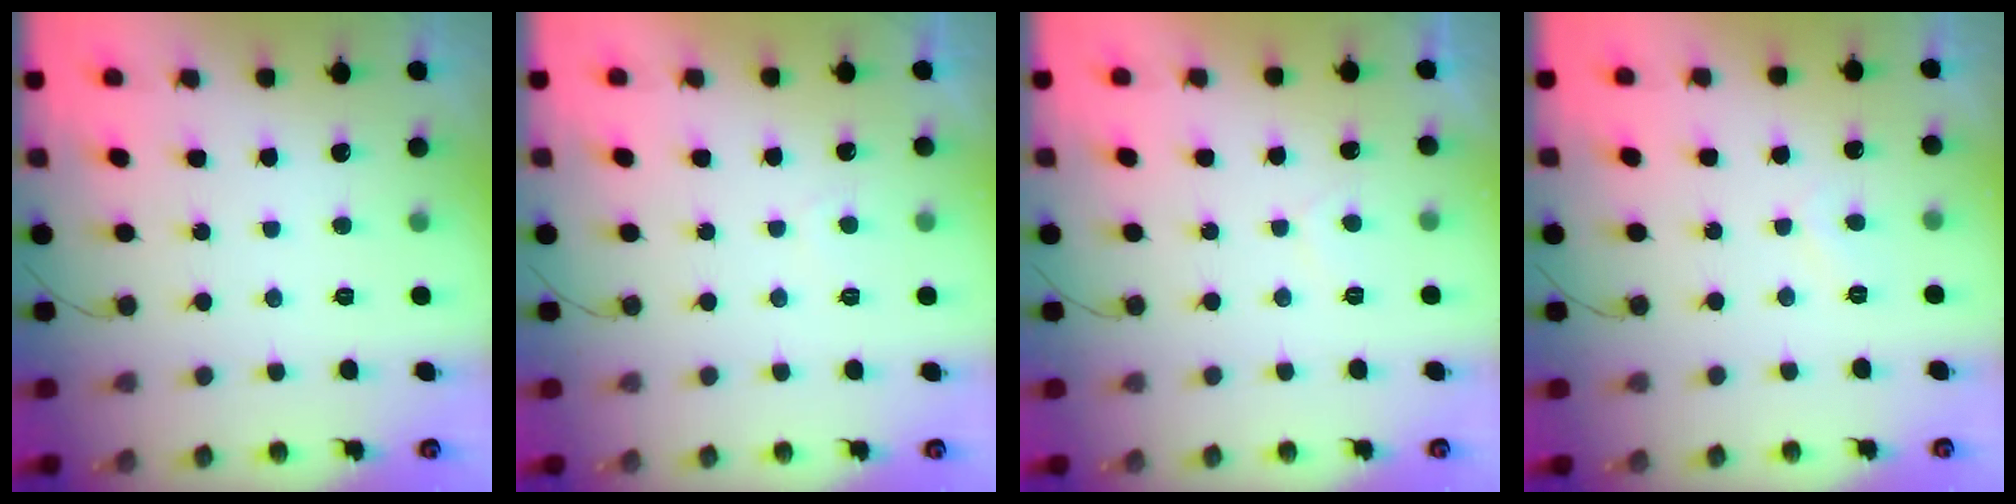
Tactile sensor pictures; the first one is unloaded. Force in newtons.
{"total": 2.0, "press": 2.0, "slide": 0.6}
{"total": 0.9, "press": 0.7, "slide": 0.6}
{"total": 1.9, "press": 1.8, "slide": 0.5}